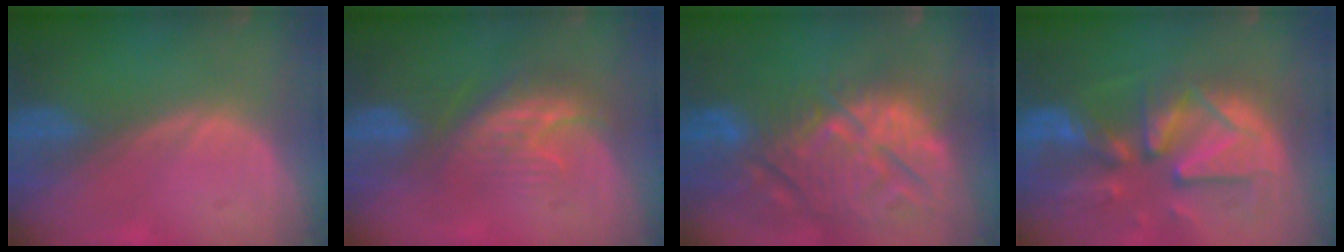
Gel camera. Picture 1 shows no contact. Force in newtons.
{"total": 7.6, "press": 7.1, "slide": 2.7}
{"total": 15.3, "press": 13.1, "slide": 7.9}
{"total": 13.1, "press": 11.4, "slide": 6.6}